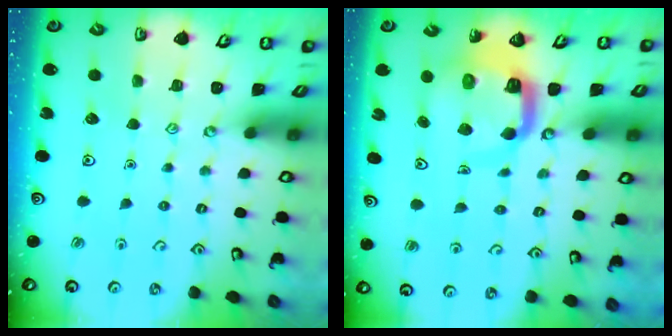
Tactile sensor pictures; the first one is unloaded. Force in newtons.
{"total": 8.8, "press": 8.7, "slide": 1.1}